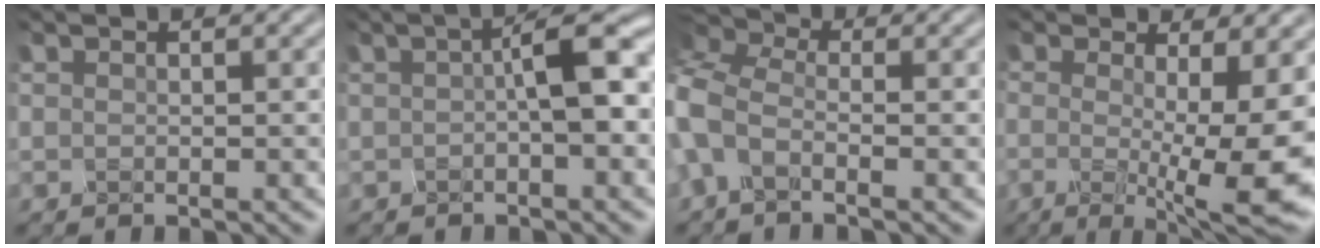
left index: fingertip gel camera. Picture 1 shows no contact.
{"total": 6.0, "force": [0.4, 2.0, 5.6], "torque": [-0.084, 0.017, -0.001]}
{"total": 6.6, "force": [-1.6, 4.1, 4.9], "torque": [-0.145, 0.010, -0.055]}
{"total": 10.5, "force": [-0.9, 2.2, 10.3], "torque": [-0.129, -0.012, -0.020]}